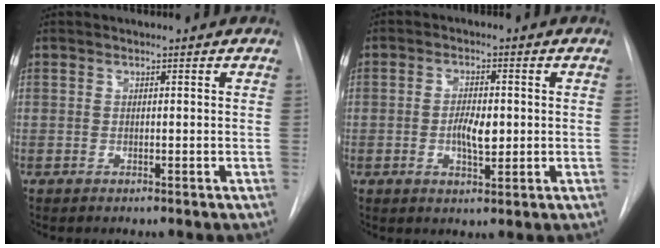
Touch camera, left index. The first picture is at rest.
{"total": 4.4, "force": [-0.4, 1.8, 4.0], "torque": [-0.071, -0.004, -0.006]}